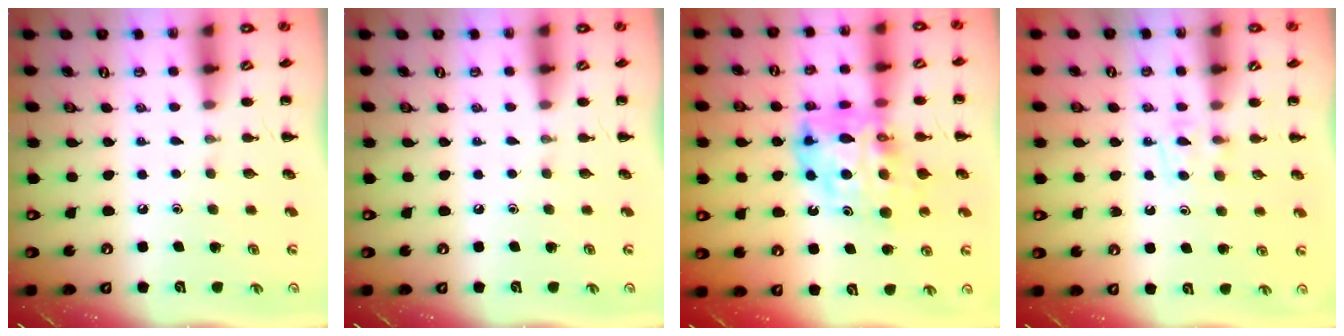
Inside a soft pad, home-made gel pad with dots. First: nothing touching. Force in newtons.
{"total": 0.0}
{"total": 14.8, "press": 14.2, "slide": 4.0}
{"total": 4.5, "press": 4.2, "slide": 1.5}